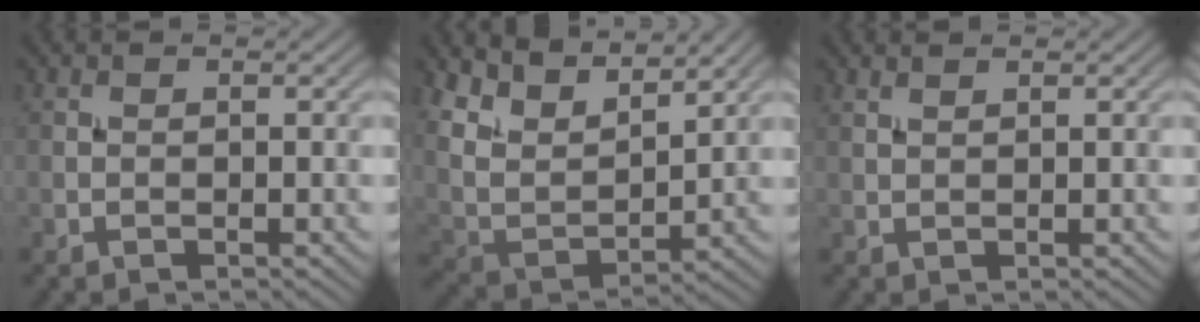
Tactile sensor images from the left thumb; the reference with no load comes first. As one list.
[{"total": 12.1, "force": [9.0, 4.0, 7.1], "torque": [-0.165, 0.000, 0.138]}, {"total": 1.0, "force": [0.9, 0.1, 0.4], "torque": [-0.012, 0.001, 0.019]}]